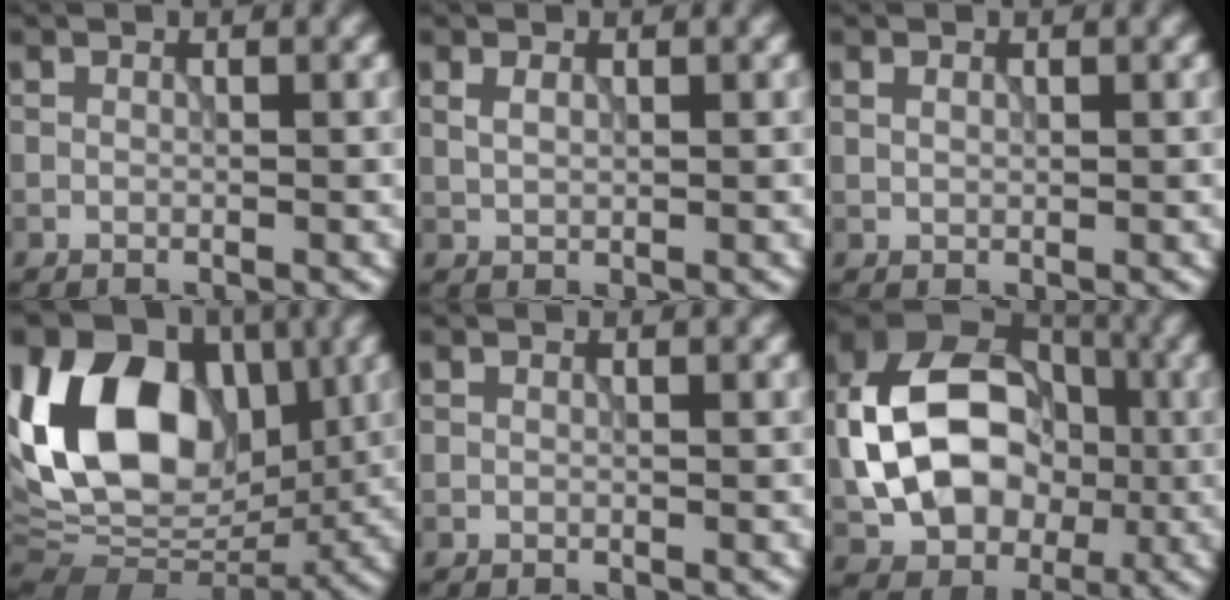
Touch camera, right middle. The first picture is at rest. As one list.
[{"total": 1.1, "force": [0.4, 0.6, 0.8], "torque": [-0.021, 0.000, 0.013]}, {"total": 0.7, "force": [0.3, 0.5, 0.5], "torque": [-0.012, 0.002, 0.007]}, {"total": 15.2, "force": [2.6, 10.3, 10.9], "torque": [-0.194, 0.027, 0.028]}, {"total": 0.0}, {"total": 12.6, "force": [-0.8, 9.1, 8.7], "torque": [-0.162, 0.016, -0.020]}]